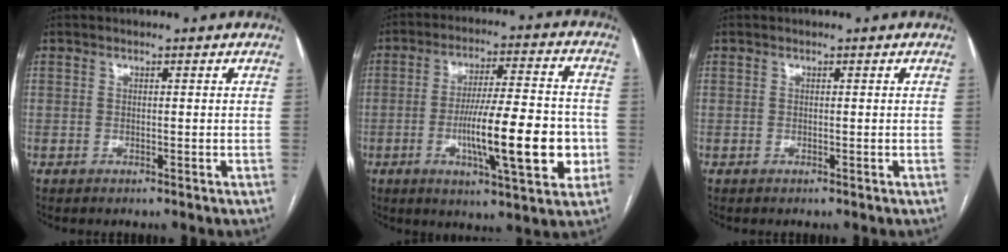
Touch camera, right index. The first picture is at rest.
{"total": 15.9, "force": [-3.7, 2.6, 15.2], "torque": [-0.246, 0.002, -0.055]}
{"total": 0.0}